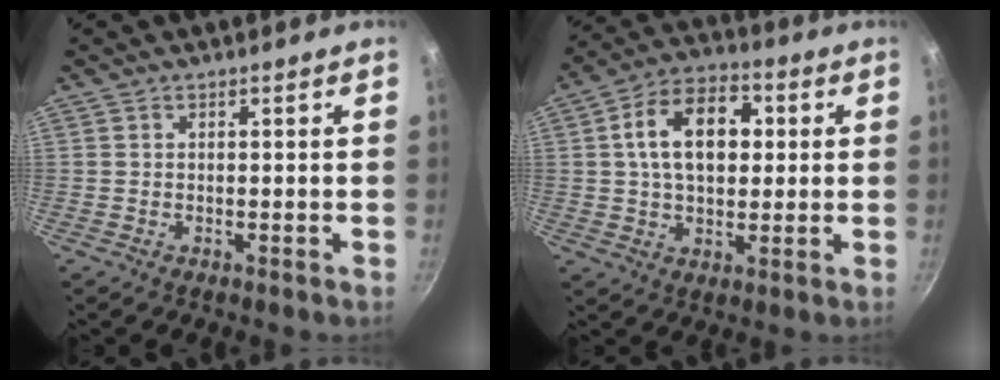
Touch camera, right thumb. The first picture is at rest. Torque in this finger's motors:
{"motor_torque": [-0.45, 2.15, 1.44, 0.20, 0.14]}